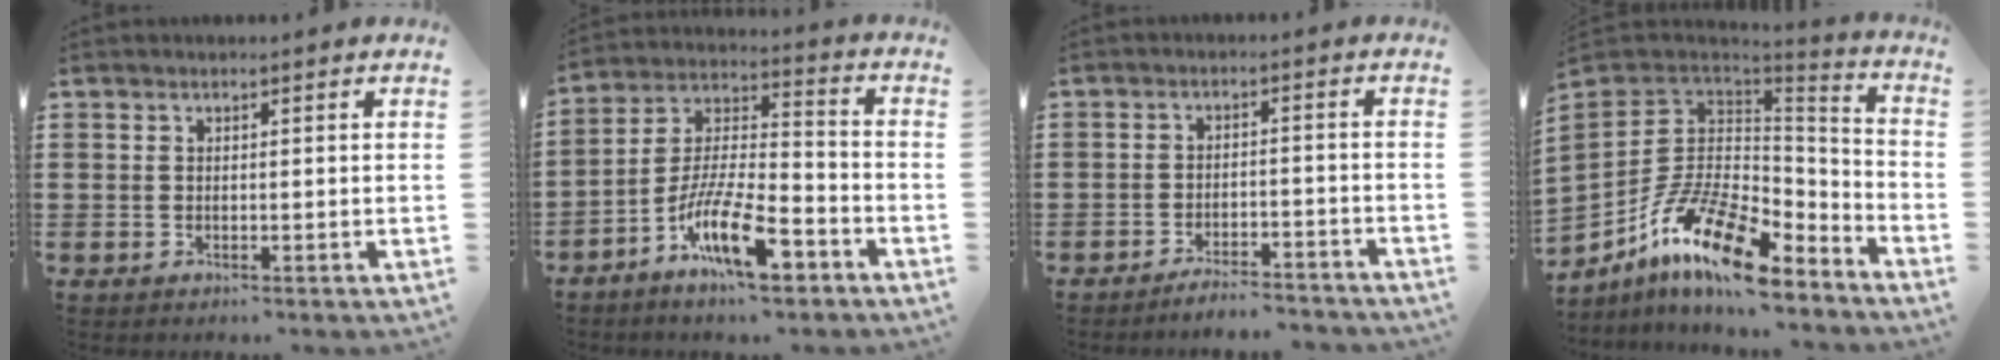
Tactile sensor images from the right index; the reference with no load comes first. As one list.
[{"total": 13.2, "force": [-7.9, 3.5, 10.0], "torque": [-0.206, 0.009, -0.148]}, {"total": 3.5, "force": [-3.4, -0.2, 0.6], "torque": [-0.012, 0.002, -0.070]}, {"total": 16.0, "force": [-8.9, 6.6, 11.5], "torque": [-0.234, 0.023, -0.158]}]